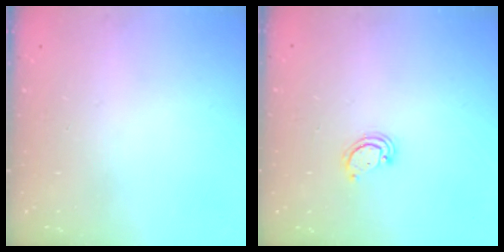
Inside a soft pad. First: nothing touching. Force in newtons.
{"total": 2.3, "press": 2.3, "slide": 0.3}